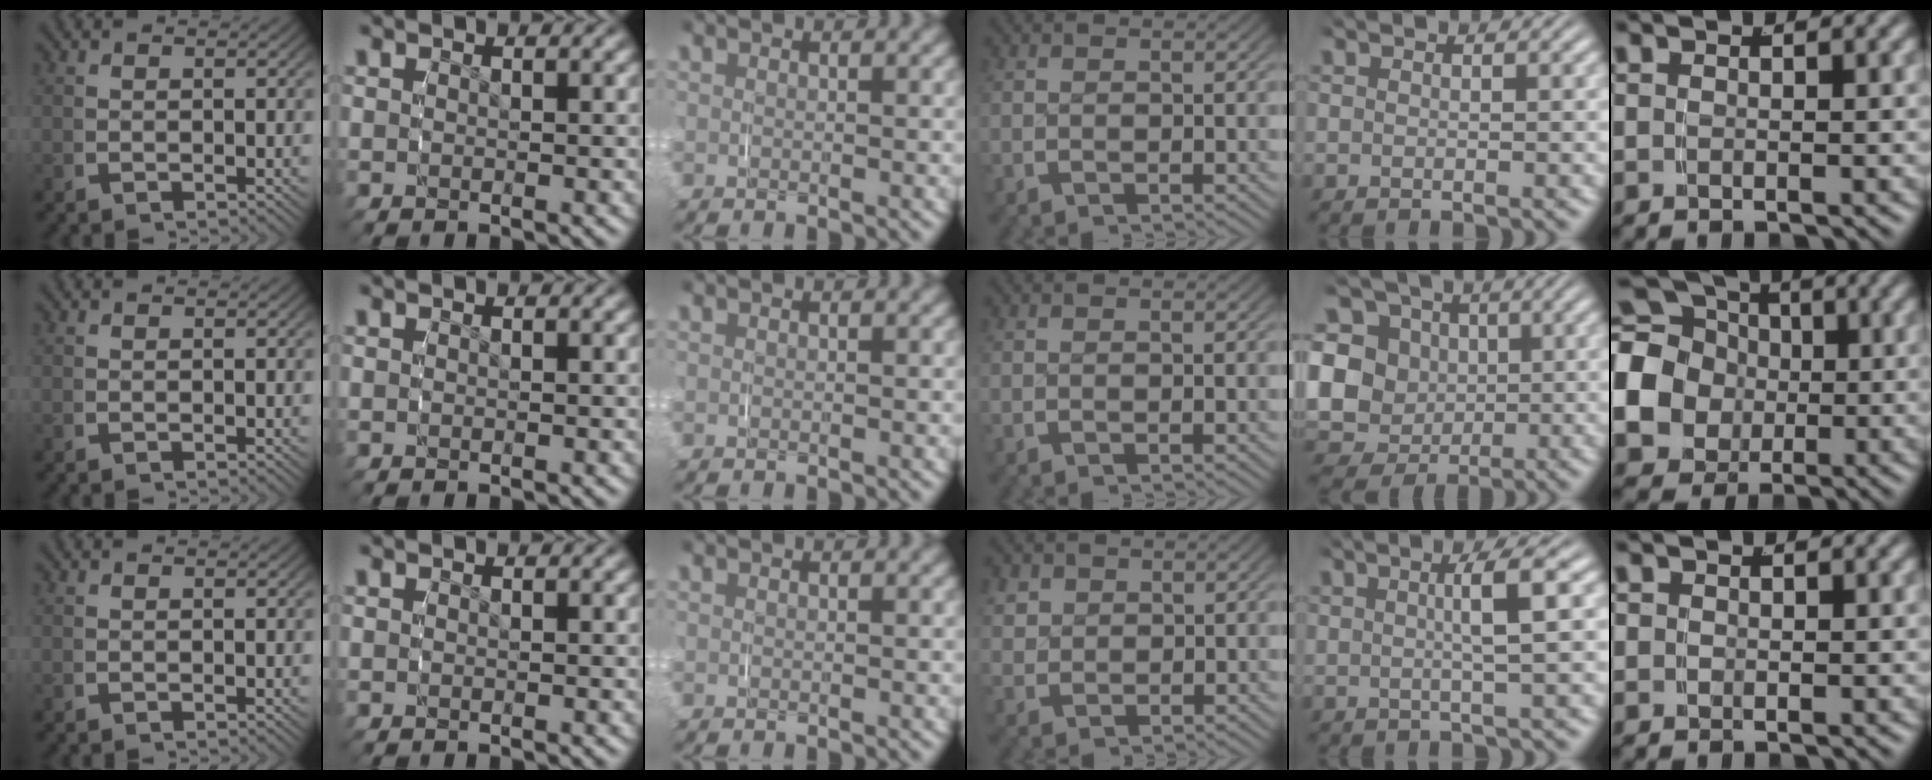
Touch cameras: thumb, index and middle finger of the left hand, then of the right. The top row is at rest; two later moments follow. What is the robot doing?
{"motion": "grasp_and_lifting", "object": "paper towel"}